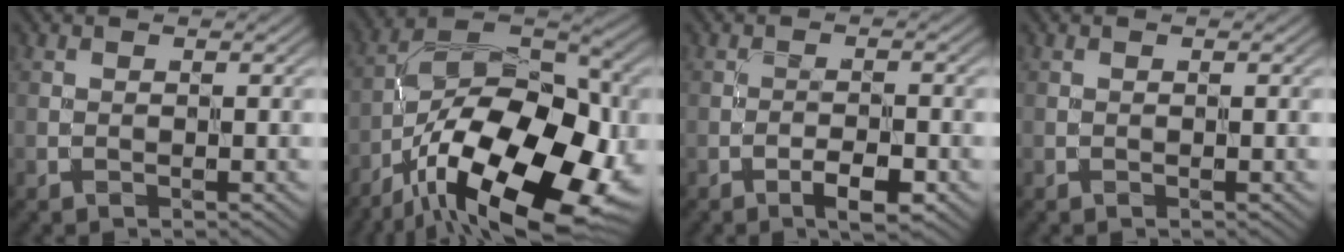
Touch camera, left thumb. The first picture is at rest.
{"total": 20.1, "force": [-9.3, 9.6, 15.0], "torque": [-0.245, -0.011, -0.153]}
{"total": 3.1, "force": [-1.8, 0.9, 2.4], "torque": [-0.041, 0.004, -0.032]}
{"total": 0.0}